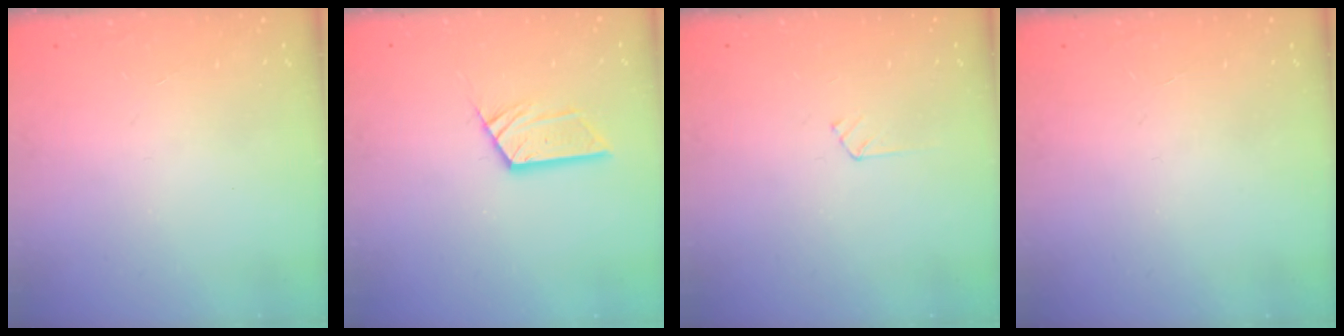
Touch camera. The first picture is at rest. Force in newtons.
{"total": 8.4, "press": 8.3, "slide": 0.4}
{"total": 3.7, "press": 3.7, "slide": 0.4}
{"total": 0.0}